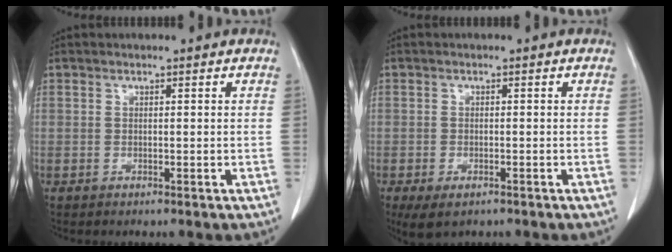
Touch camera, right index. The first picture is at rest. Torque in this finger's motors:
{"motor_torque": [0.31, -0.28, 0.06, 0.01]}